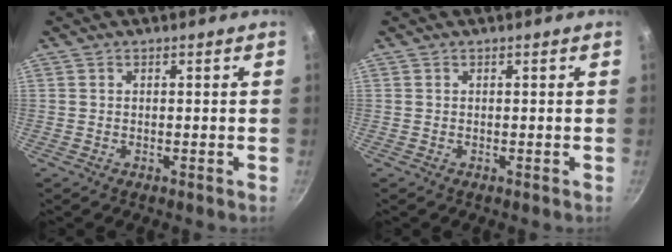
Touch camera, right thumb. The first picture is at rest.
{"total": 0.0}